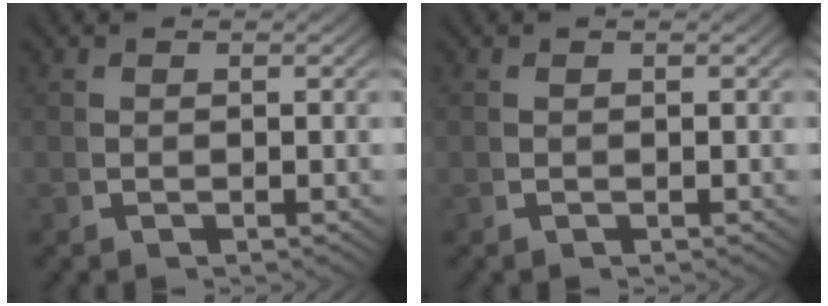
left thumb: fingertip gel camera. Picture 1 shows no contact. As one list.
[{"total": 0.0}]